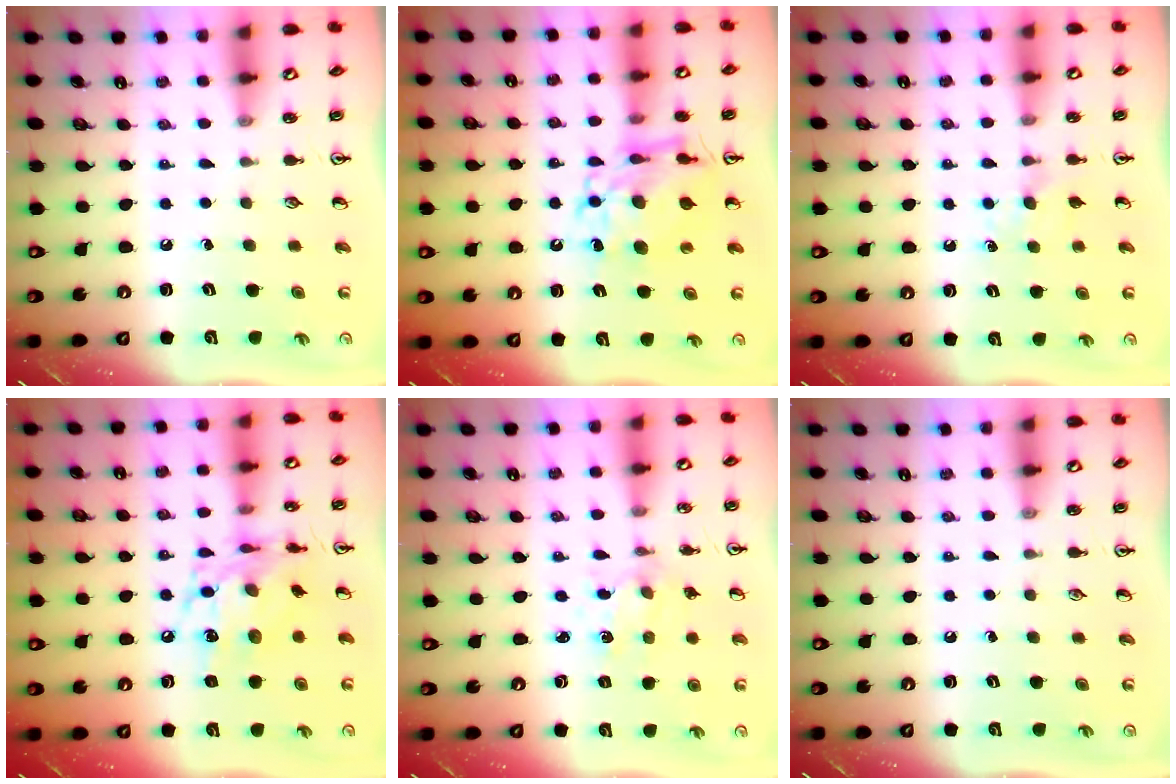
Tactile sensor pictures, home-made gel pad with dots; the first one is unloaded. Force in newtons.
{"total": 11.5, "press": 11.4, "slide": 1.2}
{"total": 4.4, "press": 4.3, "slide": 0.5}
{"total": 12.8, "press": 12.7, "slide": 0.9}
{"total": 1.5, "press": 1.5, "slide": 0.0}
{"total": 0.0}